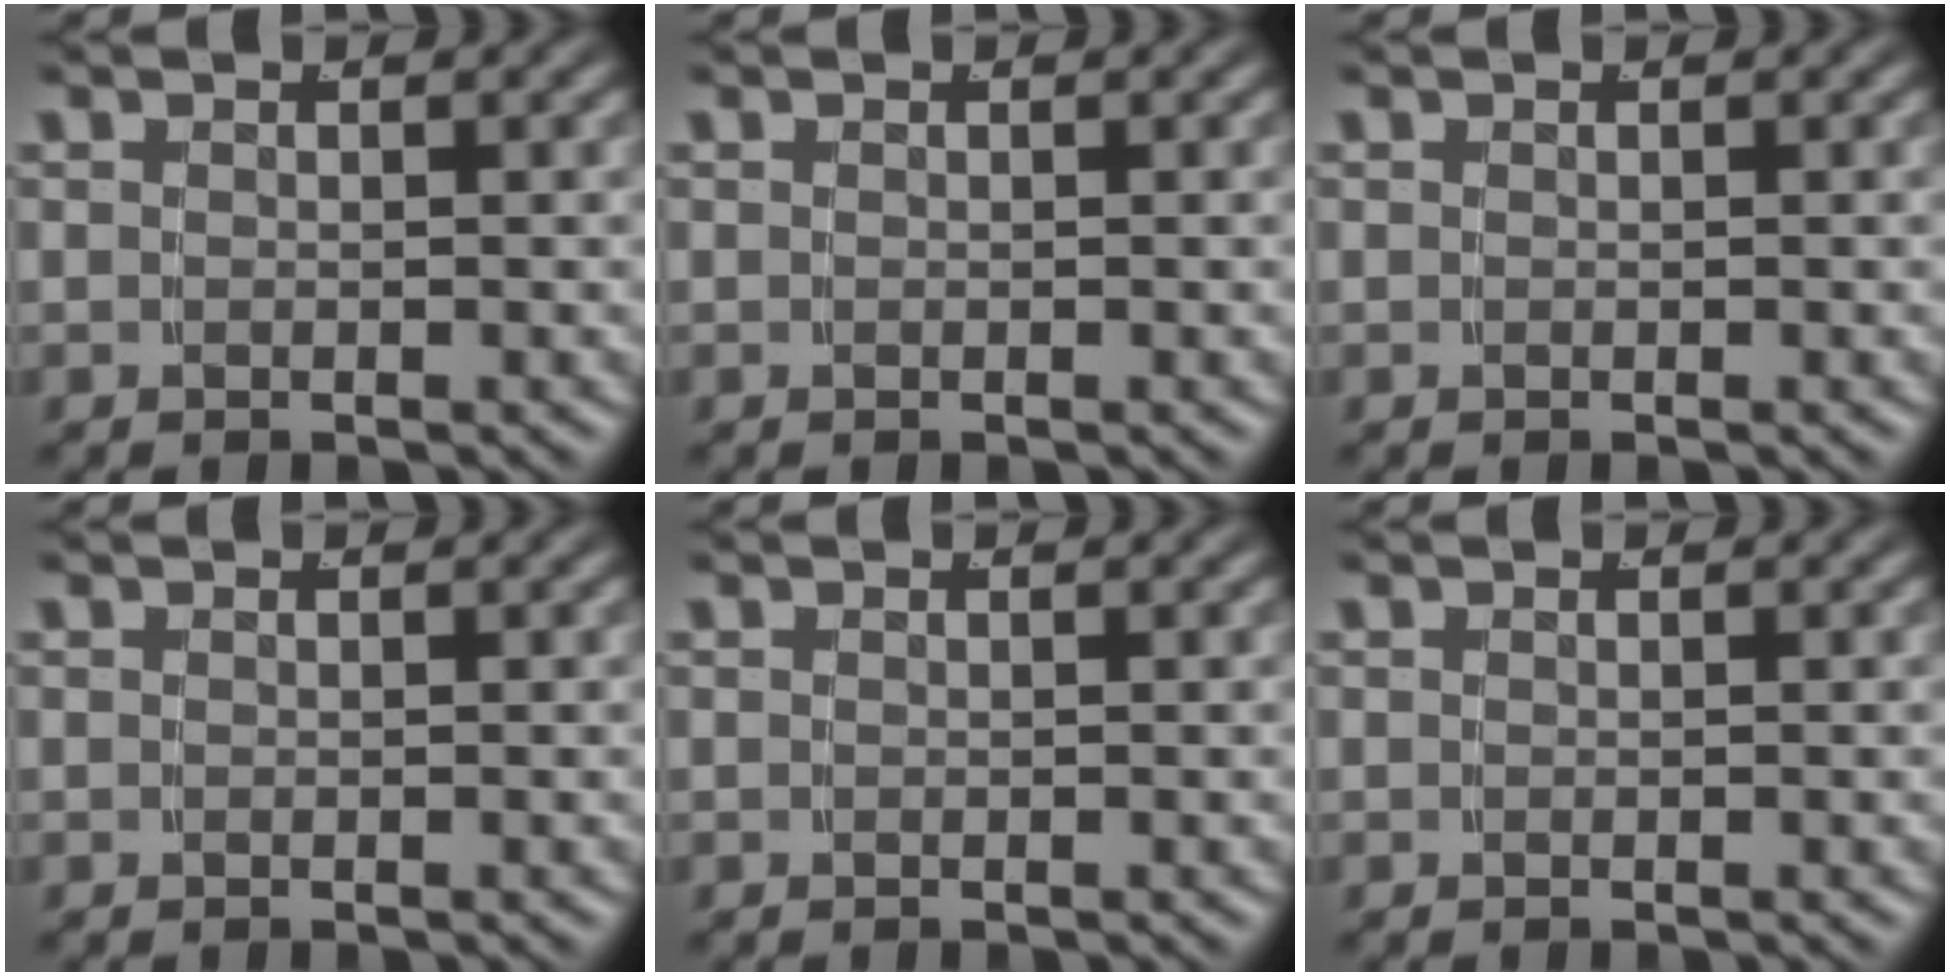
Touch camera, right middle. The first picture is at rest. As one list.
[{"total": 0.0}, {"total": 0.0}, {"total": 0.0}, {"total": 0.0}, {"total": 0.0}]